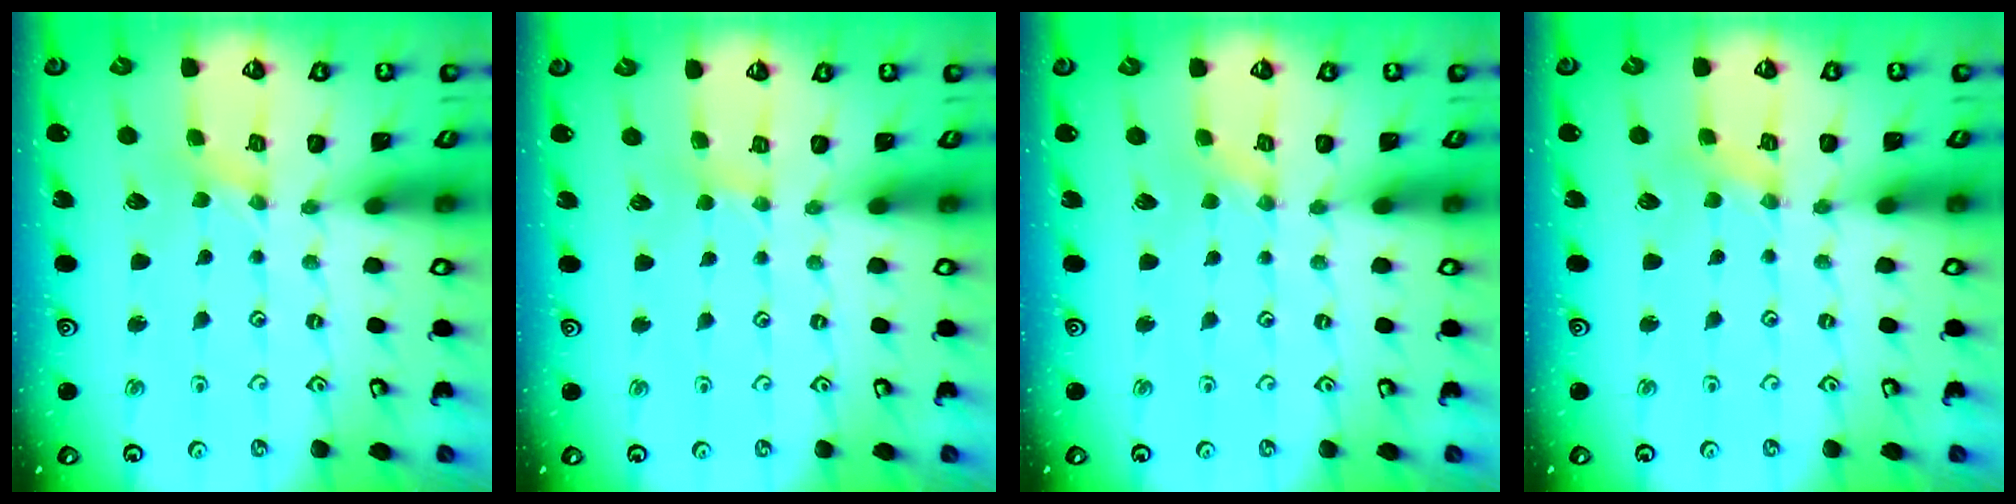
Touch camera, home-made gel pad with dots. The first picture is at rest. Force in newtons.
{"total": 2.2, "press": 2.2, "slide": 0.4}
{"total": 0.0}
{"total": 1.3, "press": 1.2, "slide": 0.3}